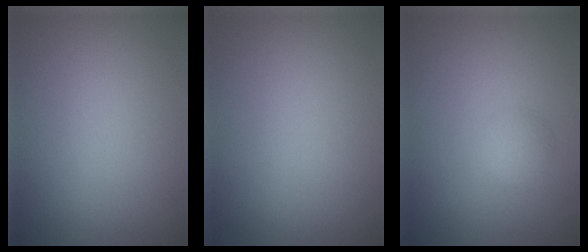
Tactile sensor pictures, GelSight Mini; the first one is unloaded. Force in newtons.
{"total": 0.0}
{"total": 1.4, "press": 1.4, "slide": 0.0}